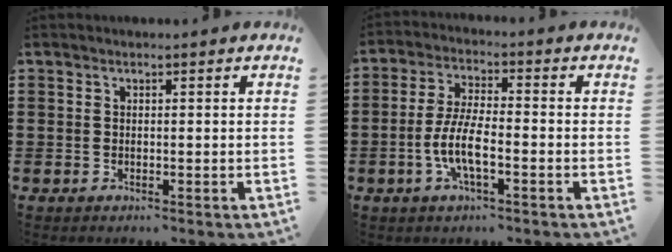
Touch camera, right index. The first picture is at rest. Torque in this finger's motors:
{"motor_torque": [1.67, 0.47, 0.72, 0.21]}